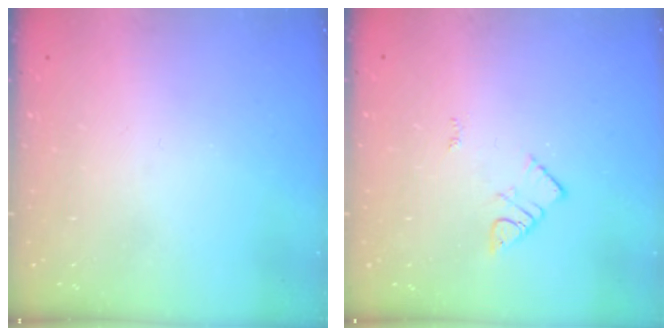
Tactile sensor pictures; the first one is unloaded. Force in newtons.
{"total": 3.0, "press": 3.0, "slide": 0.2}